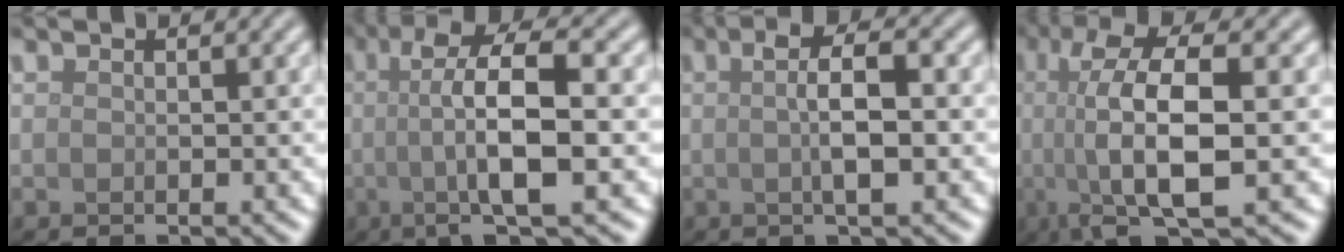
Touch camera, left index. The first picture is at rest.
{"total": 8.8, "force": [-0.2, 2.1, 8.6], "torque": [-0.128, 0.008, -0.010]}
{"total": 4.2, "force": [0.2, 0.9, 4.1], "torque": [-0.069, 0.007, 0.003]}
{"total": 9.7, "force": [-0.1, 3.0, 9.3], "torque": [-0.147, 0.008, -0.010]}